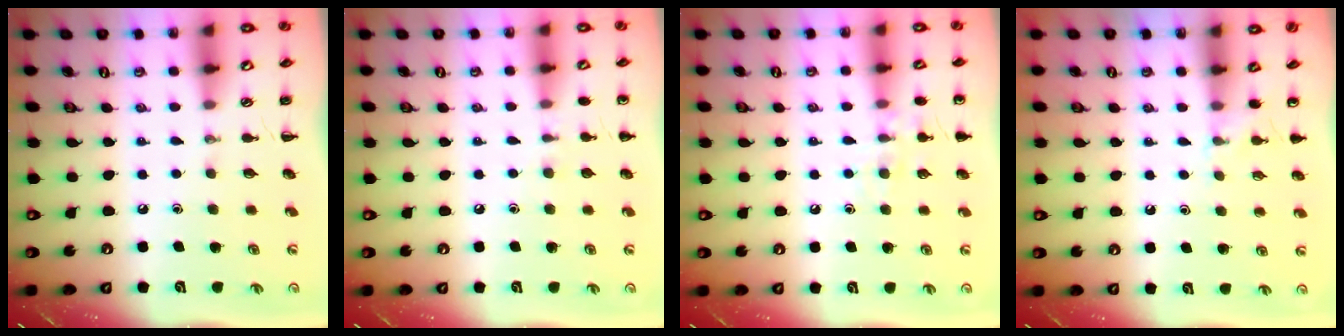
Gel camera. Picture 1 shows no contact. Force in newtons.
{"total": 5.2, "press": 5.0, "slide": 1.5}
{"total": 8.4, "press": 8.2, "slide": 1.6}
{"total": 4.9, "press": 4.6, "slide": 1.6}